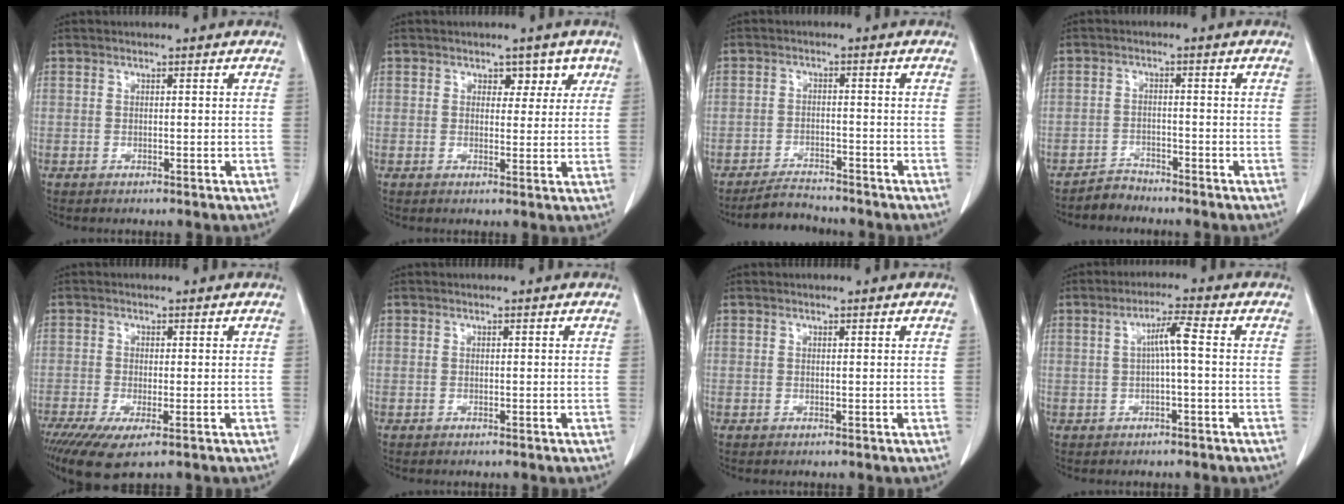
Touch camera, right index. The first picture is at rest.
{"total": 3.3, "force": [1.8, 2.4, 1.5], "torque": [-0.001, 0.007, 0.021]}
{"total": 3.9, "force": [-3.8, 0.8, 0.3], "torque": [-0.008, -0.011, -0.065]}
{"total": 2.3, "force": [-2.2, 0.6, -0.6], "torque": [0.015, -0.003, -0.040]}
{"total": 7.1, "force": [-3.9, 1.8, 5.7], "torque": [-0.096, -0.021, -0.065]}
{"total": 0.0}
{"total": 0.0}
{"total": 3.8, "force": [0.2, 0.0, 3.8], "torque": [-0.068, 0.012, 0.005]}